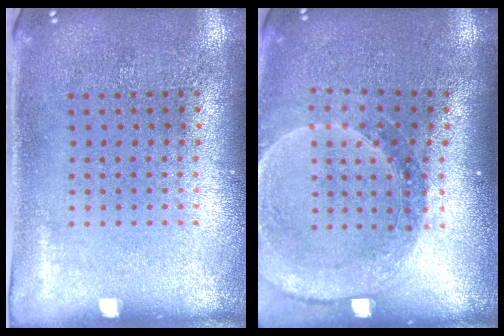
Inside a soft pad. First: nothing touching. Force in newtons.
{"total": 1.6, "press": 1.6, "slide": 0.1}